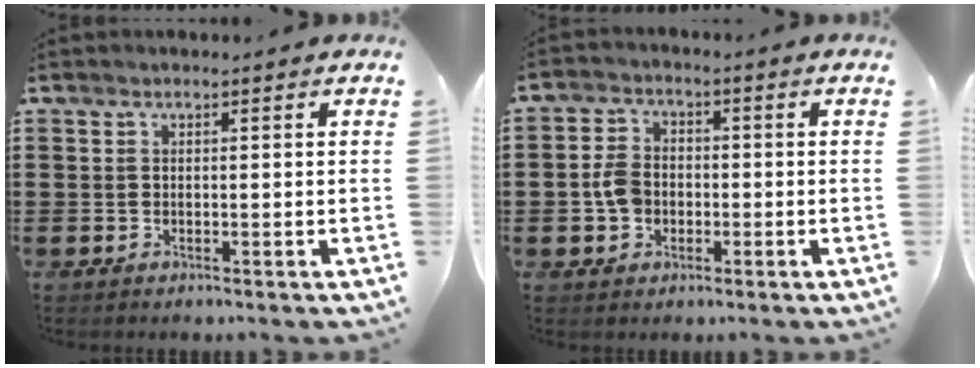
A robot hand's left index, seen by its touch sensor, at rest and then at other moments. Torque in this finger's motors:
{"motor_torque": [0.59, 0.18, 0.24, 0.03]}